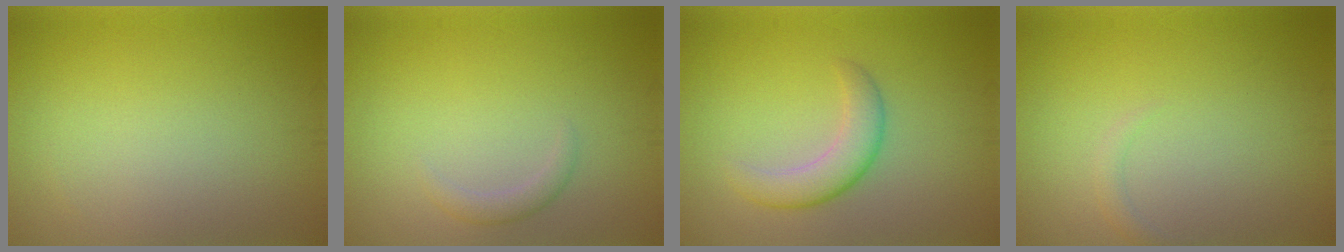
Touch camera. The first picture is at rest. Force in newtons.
{"total": 1.3, "press": 1.3, "slide": 0.1}
{"total": 3.4, "press": 3.3, "slide": 0.2}
{"total": 0.8, "press": 0.8, "slide": 0.1}